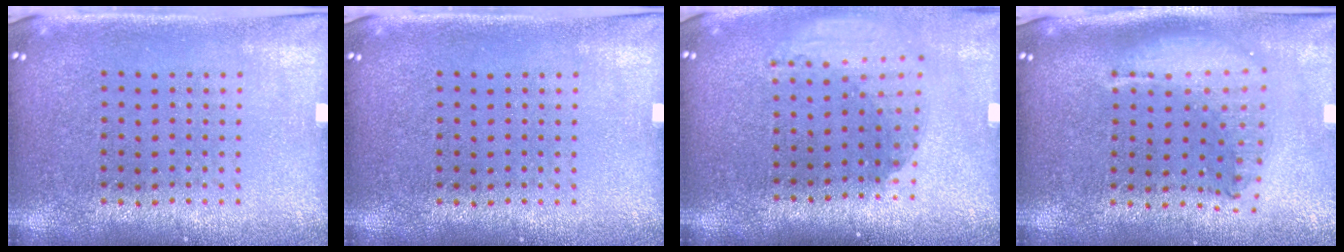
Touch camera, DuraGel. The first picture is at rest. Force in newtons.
{"total": 0.0}
{"total": 1.9, "press": 1.5, "slide": 1.2}
{"total": 1.9, "press": 1.5, "slide": 1.1}